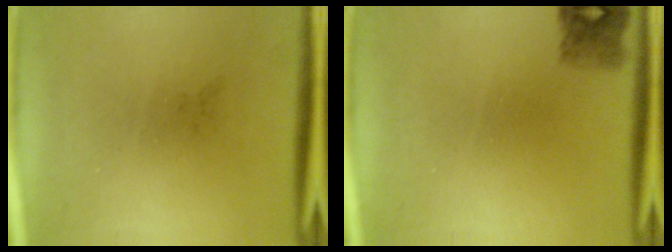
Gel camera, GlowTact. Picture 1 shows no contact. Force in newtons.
{"total": 2.3}